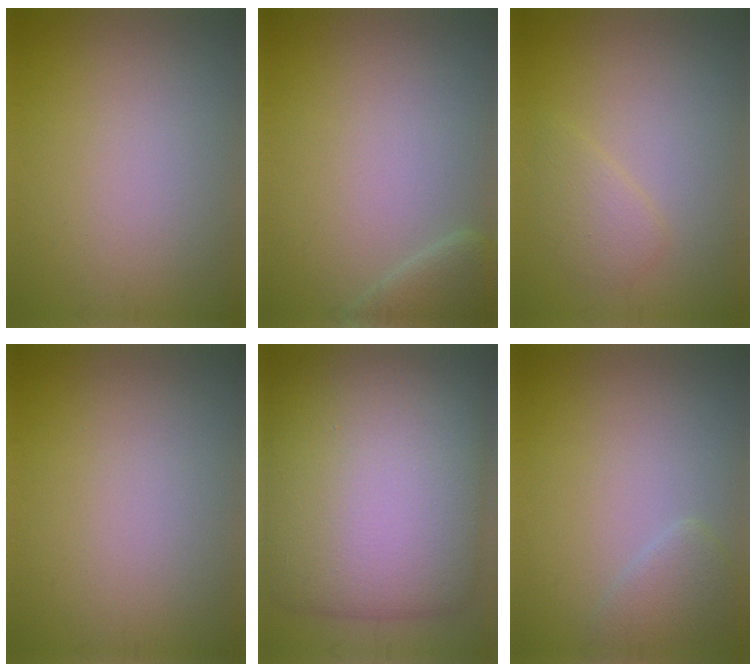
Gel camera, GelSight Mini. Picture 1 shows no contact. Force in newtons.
{"total": 2.5, "press": 2.5, "slide": 0.1}
{"total": 1.8, "press": 1.8, "slide": 0.1}
{"total": 0.0}
{"total": 16.6, "press": 16.6, "slide": 0.4}
{"total": 1.8, "press": 1.8, "slide": 0.1}